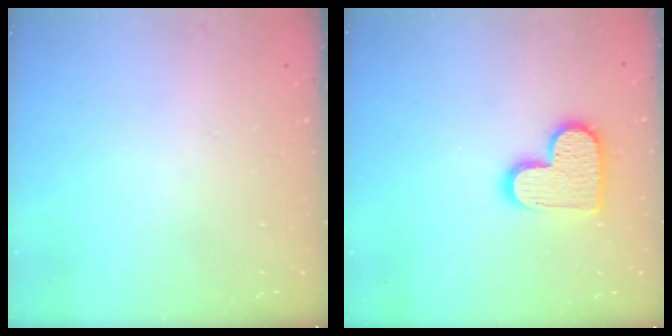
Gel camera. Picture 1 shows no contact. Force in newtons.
{"total": 13.0, "press": 13.0, "slide": 1.0}